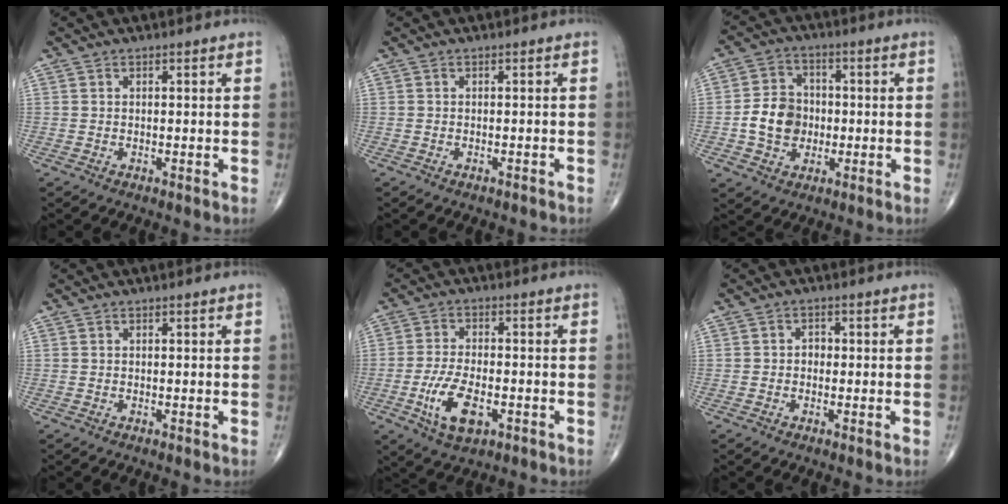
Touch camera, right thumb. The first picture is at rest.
{"total": 0.8, "force": [-0.7, 0.3, 0.2], "torque": [-0.009, 0.004, -0.010]}
{"total": 9.0, "force": [-1.2, 7.4, 4.9], "torque": [-0.065, 0.017, -0.027]}
{"total": 0.0}
{"total": 8.9, "force": [-3.1, 4.3, 7.2], "torque": [-0.137, 0.005, -0.052]}
{"total": 1.7, "force": [-0.3, 1.4, 0.9], "torque": [-0.002, 0.006, -0.010]}